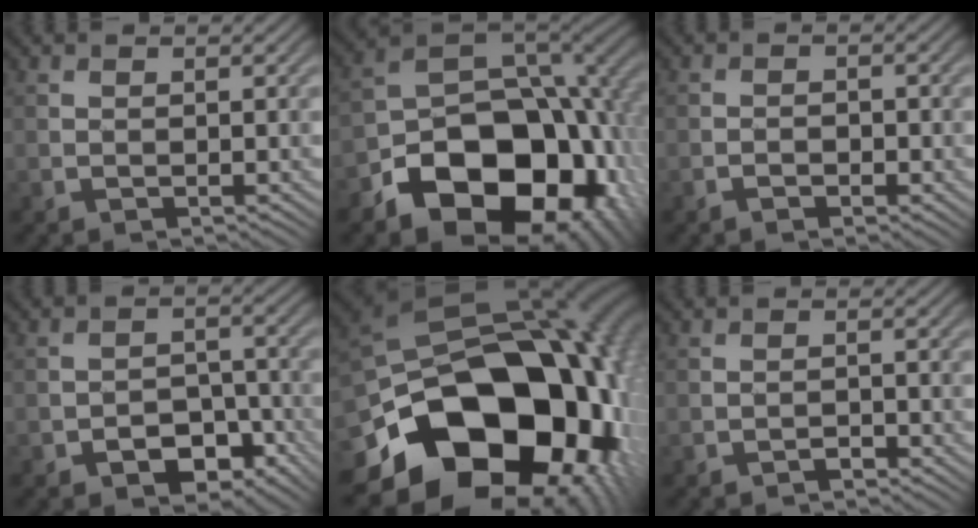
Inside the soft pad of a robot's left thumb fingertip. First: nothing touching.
{"total": 18.2, "force": [-7.1, 12.5, 11.1], "torque": [-0.181, -0.051, -0.107]}
{"total": 1.7, "force": [-0.9, 0.9, 1.1], "torque": [-0.013, 0.001, -0.017]}
{"total": 6.2, "force": [-3.4, 3.8, 3.4], "torque": [-0.044, -0.004, -0.058]}
{"total": 24.3, "force": [-7.3, 17.7, 14.9], "torque": [-0.258, -0.047, -0.107]}
{"total": 0.9, "force": [-0.8, 0.4, 0.4], "torque": [-0.004, 0.000, -0.014]}